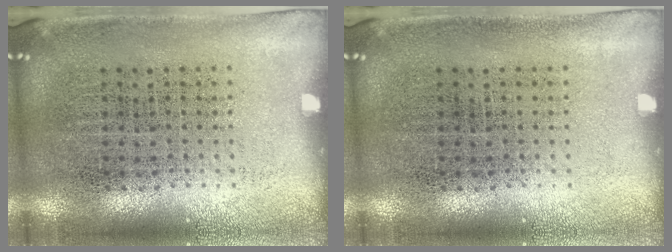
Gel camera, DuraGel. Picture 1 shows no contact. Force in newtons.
{"total": 0.0}